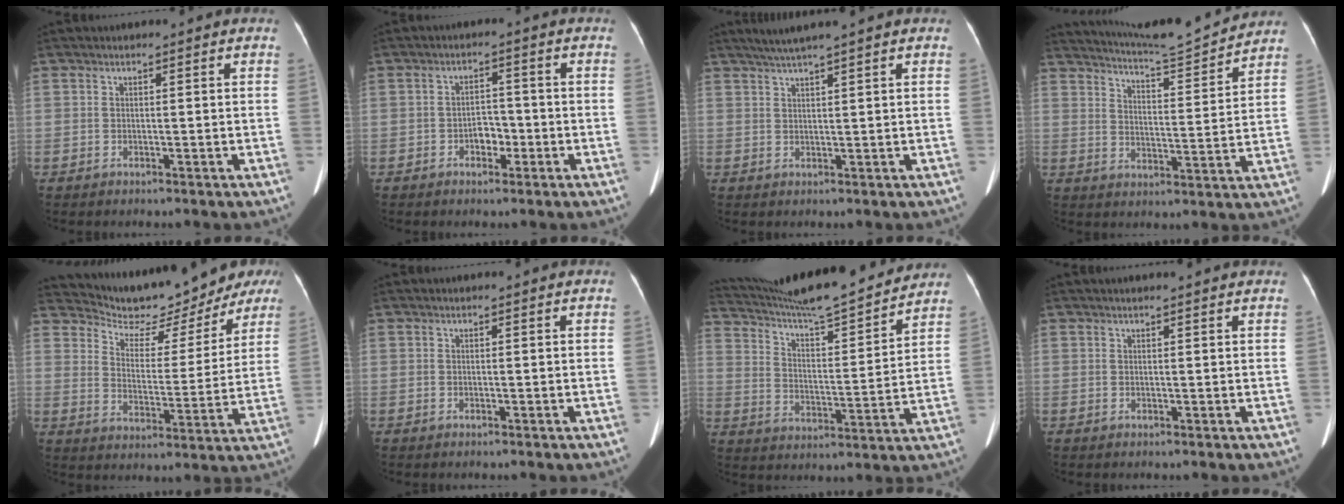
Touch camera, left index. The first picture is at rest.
{"total": 2.9, "force": [-1.3, 1.8, 1.8], "torque": [-0.024, 0.006, -0.025]}
{"total": 4.0, "force": [3.2, -0.9, 2.3], "torque": [-0.043, 0.015, 0.059]}
{"total": 12.9, "force": [12.6, -0.7, 3.0], "torque": [-0.054, -0.015, 0.184]}
{"total": 14.2, "force": [13.3, 3.8, 3.3], "torque": [-0.049, 0.000, 0.178]}
{"total": 0.0}
{"total": 20.8, "force": [19.2, 1.0, 7.9], "torque": [-0.138, -0.010, 0.287]}
{"total": 3.2, "force": [2.9, 0.0, 1.4], "torque": [-0.016, 0.017, 0.032]}